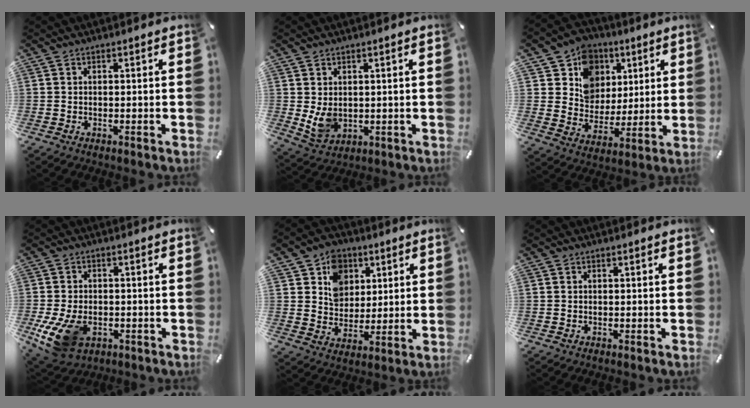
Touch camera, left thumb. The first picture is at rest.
{"total": 6.0, "force": [1.6, 4.8, 3.3], "torque": [-0.080, -0.018, 0.027]}
{"total": 13.4, "force": [5.1, 12.1, 3.1], "torque": [-0.053, -0.032, 0.099]}
{"total": 10.9, "force": [-3.7, 7.5, 6.9], "torque": [-0.147, 0.004, -0.061]}
{"total": 10.2, "force": [4.1, 8.8, 3.2], "torque": [-0.057, -0.011, 0.078]}
{"total": 0.0}